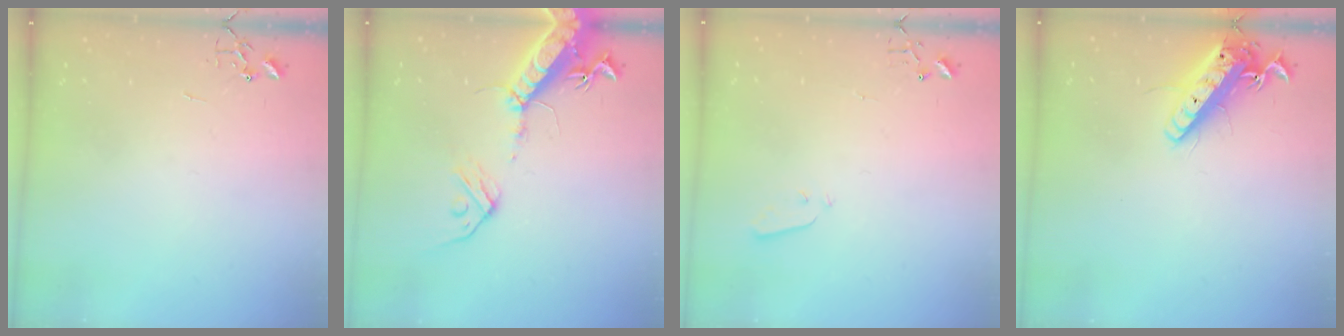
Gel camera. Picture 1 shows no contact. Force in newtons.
{"total": 16.9, "press": 16.5, "slide": 3.8}
{"total": 3.0, "press": 3.0, "slide": 0.3}
{"total": 15.2, "press": 14.9, "slide": 3.0}